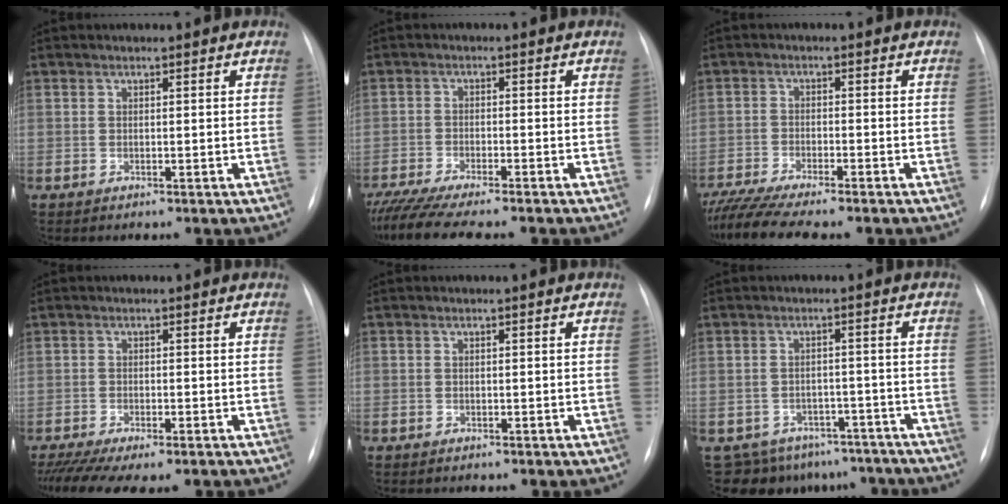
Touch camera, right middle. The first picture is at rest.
{"total": 11.7, "force": [-10.1, 0.9, 5.8], "torque": [-0.080, -0.019, -0.154]}
{"total": 9.6, "force": [-8.4, 0.3, 4.8], "torque": [-0.076, -0.016, -0.135]}
{"total": 11.4, "force": [-9.1, 2.9, 6.2], "torque": [-0.100, -0.008, -0.133]}
{"total": 1.3, "force": [-1.0, 0.8, 0.3], "torque": [-0.006, 0.001, -0.011]}
{"total": 12.8, "force": [-10.8, 6.6, 1.6], "torque": [-0.014, 0.023, -0.122]}